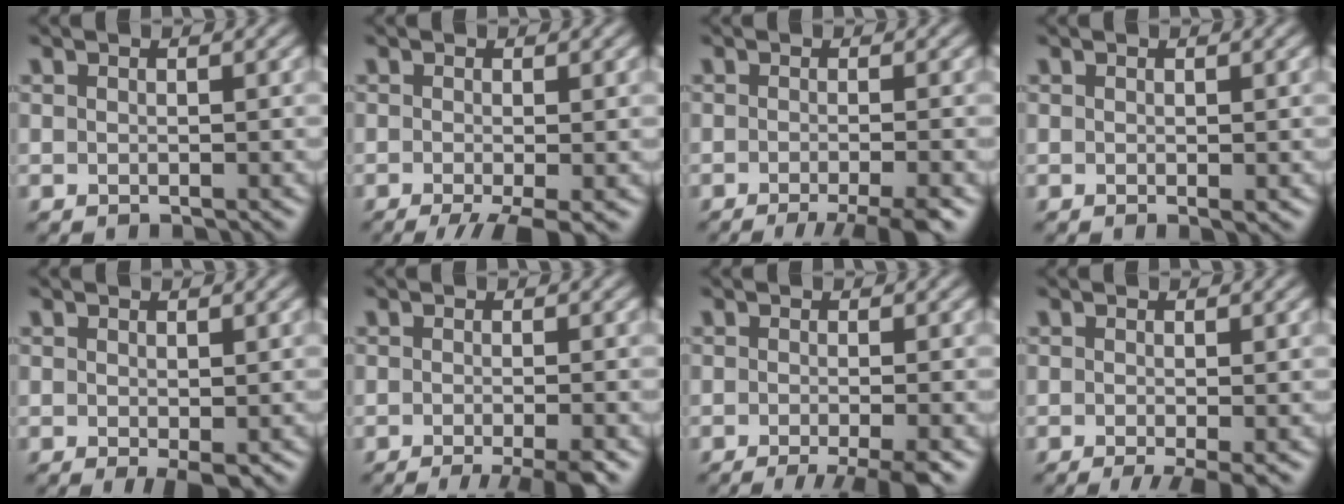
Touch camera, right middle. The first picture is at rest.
{"total": 3.9, "force": [-2.0, 0.8, 3.3], "torque": [-0.052, -0.008, -0.035]}
{"total": 4.6, "force": [-2.7, 0.9, 3.6], "torque": [-0.038, -0.003, -0.045]}
{"total": 0.5, "force": [-0.1, 0.0, 0.5], "torque": [-0.007, -0.002, -0.001]}
{"total": 1.5, "force": [-0.3, 0.4, 1.4], "torque": [-0.021, -0.006, -0.004]}
{"total": 4.3, "force": [-2.5, 0.8, 3.4], "torque": [-0.038, -0.004, -0.040]}
{"total": 4.6, "force": [-2.6, 0.9, 3.8], "torque": [-0.042, -0.005, -0.042]}
{"total": 3.0, "force": [-1.3, 0.5, 2.6], "torque": [-0.041, -0.010, -0.021]}